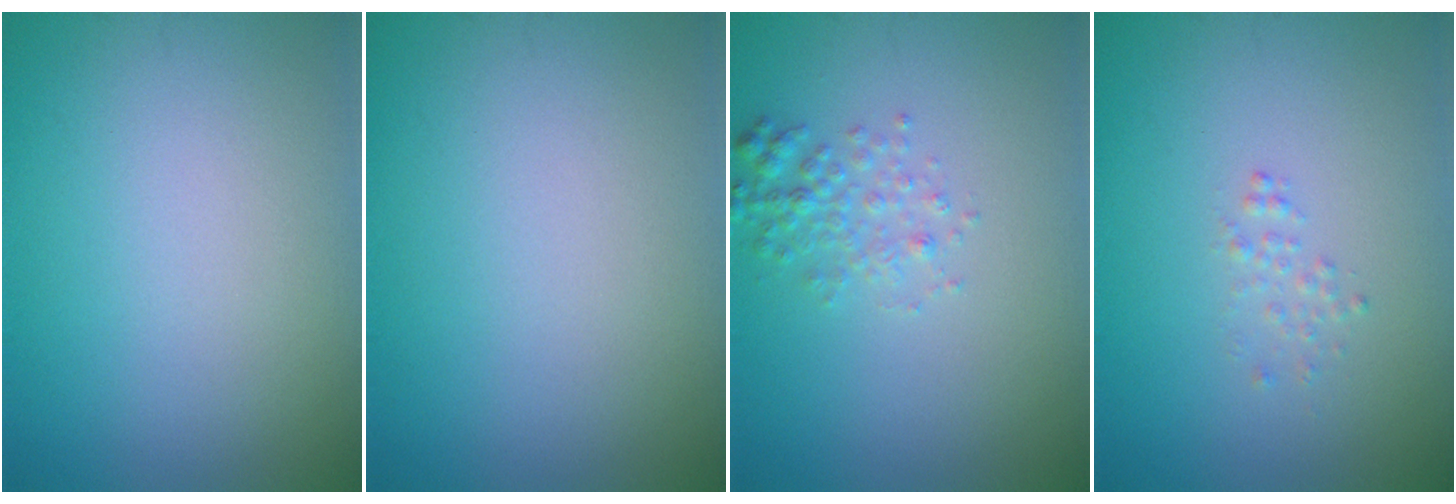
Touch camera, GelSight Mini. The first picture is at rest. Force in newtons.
{"total": 0.0}
{"total": 2.0, "press": 2.0, "slide": 0.1}
{"total": 0.9, "press": 0.9, "slide": 0.0}